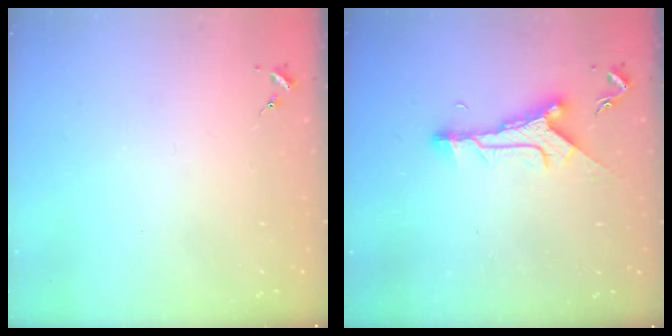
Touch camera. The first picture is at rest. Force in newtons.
{"total": 9.8, "press": 9.8, "slide": 0.3}